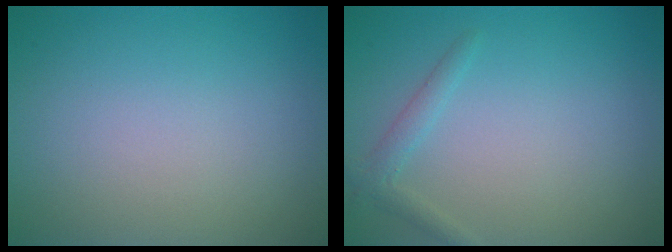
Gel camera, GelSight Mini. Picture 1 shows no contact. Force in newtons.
{"total": 1.4, "press": 1.4, "slide": 0.0}